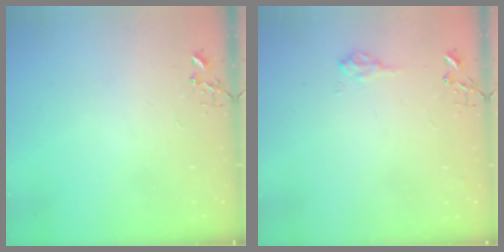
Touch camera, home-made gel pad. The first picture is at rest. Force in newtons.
{"total": 8.8, "press": 8.7, "slide": 1.0}